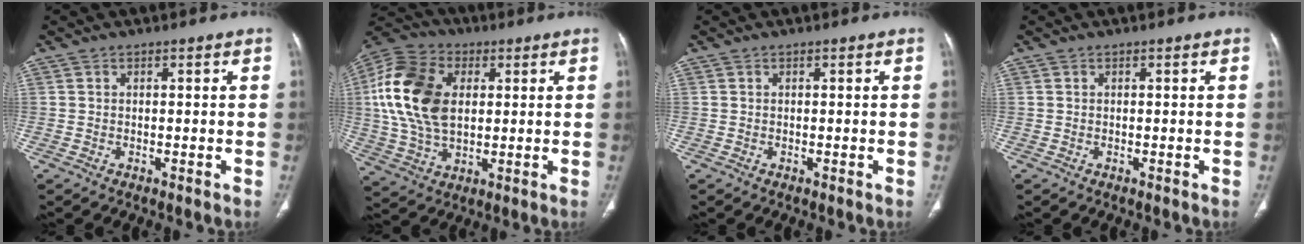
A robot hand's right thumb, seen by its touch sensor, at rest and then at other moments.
{"total": 18.4, "force": [3.0, 11.9, 13.7], "torque": [-0.270, 0.005, 0.054]}
{"total": 0.0}
{"total": 0.0}